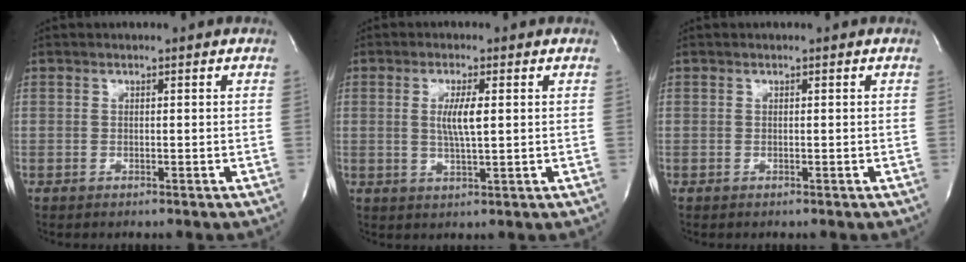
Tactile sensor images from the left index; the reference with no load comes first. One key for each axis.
{"total": 4.2, "fx": 0.2, "fy": 0.3, "fz": 4.2, "tx": -0.080, "ty": -0.010, "tz": 0.005}
{"total": 0.0}